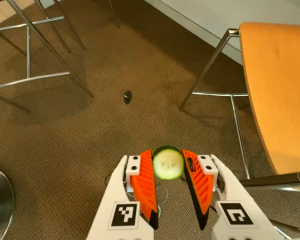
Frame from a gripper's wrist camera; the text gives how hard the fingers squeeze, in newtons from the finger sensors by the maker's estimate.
{"total": 7.9, "left": 7.4, "right": 8.3}